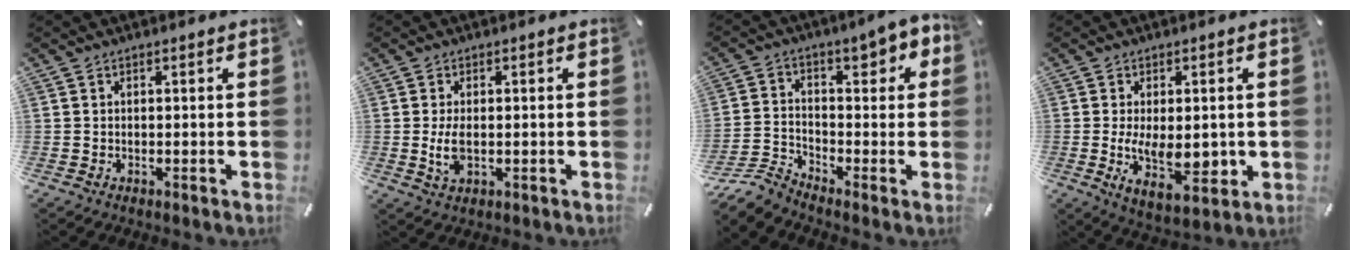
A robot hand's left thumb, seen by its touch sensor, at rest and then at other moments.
{"total": 4.4, "force": [-0.4, 2.1, 3.9], "torque": [-0.096, -0.007, -0.013]}
{"total": 8.3, "force": [-5.3, 4.1, 4.8], "torque": [-0.084, 0.027, -0.100]}
{"total": 10.8, "force": [-0.8, 5.7, 9.2], "torque": [-0.151, -0.018, -0.008]}